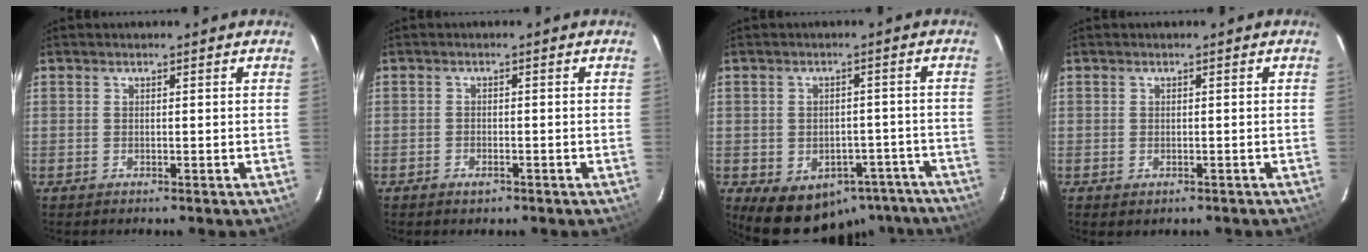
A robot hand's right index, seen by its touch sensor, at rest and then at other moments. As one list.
[{"total": 1.9, "force": [-1.4, 1.1, 0.8], "torque": [-0.017, -0.001, -0.023]}, {"total": 14.7, "force": [-10.4, 9.2, 5.0], "torque": [-0.095, 0.027, -0.099]}, {"total": 1.3, "force": [-0.7, 1.0, 0.6], "torque": [-0.008, -0.005, -0.009]}]